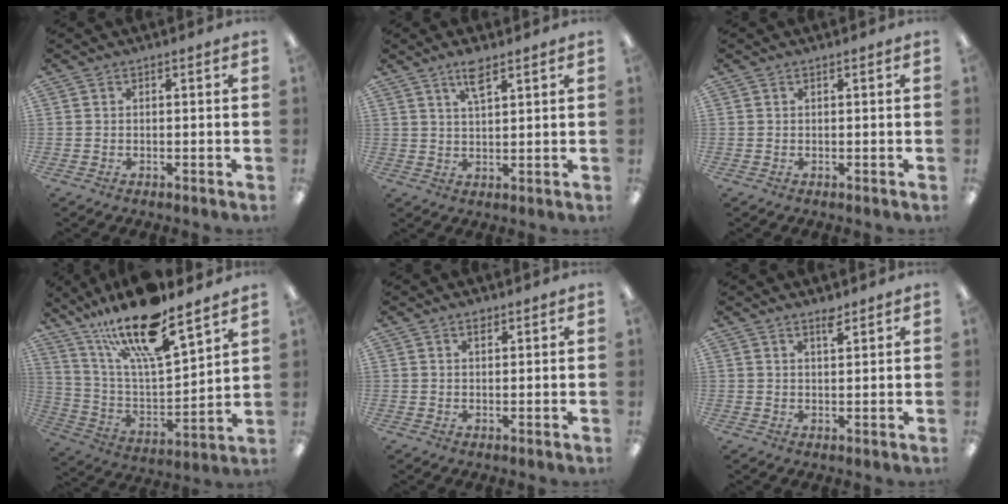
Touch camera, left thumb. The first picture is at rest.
{"total": 5.2, "force": [3.7, 1.4, 3.4], "torque": [-0.061, -0.008, 0.061]}
{"total": 0.0}
{"total": 20.4, "force": [15.7, 4.7, 12.1], "torque": [-0.217, -0.100, 0.264]}
{"total": 1.8, "force": [1.4, 0.8, 0.9], "torque": [-0.013, -0.003, 0.023]}
{"total": 2.6, "force": [2.2, 0.5, 1.2], "torque": [-0.021, -0.006, 0.039]}